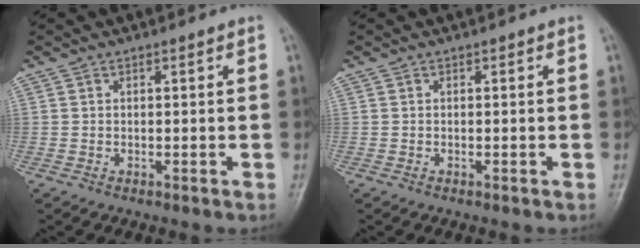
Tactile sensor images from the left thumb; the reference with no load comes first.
{"total": 0.0}